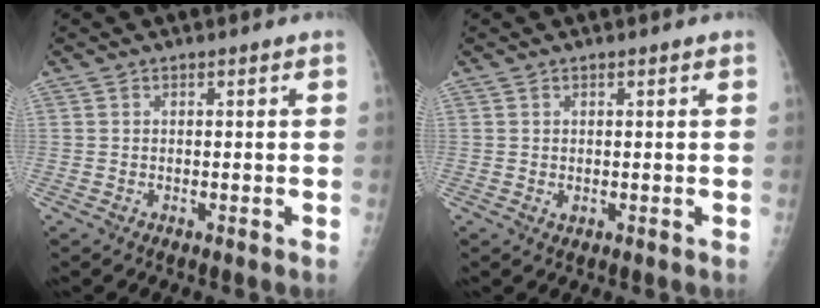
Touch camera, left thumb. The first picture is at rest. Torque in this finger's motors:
{"motor_torque": [-0.16, -0.06, 0.03, 0.01, 0.00]}